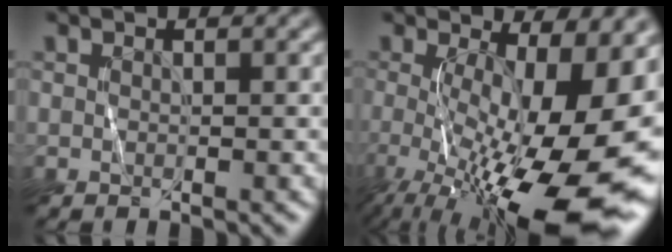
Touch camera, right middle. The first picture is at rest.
{"total": 17.5, "force": [-2.8, 6.7, 15.9], "torque": [-0.227, -0.033, -0.030]}